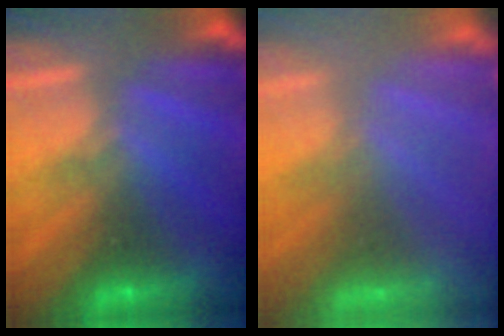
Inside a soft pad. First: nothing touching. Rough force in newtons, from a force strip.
{"total": 7.7}